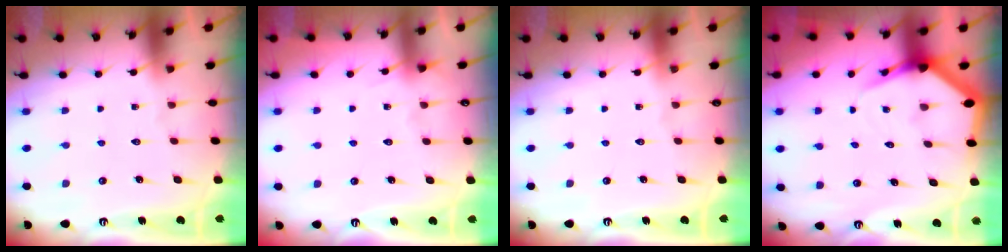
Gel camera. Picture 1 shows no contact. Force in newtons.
{"total": 3.8, "press": 3.7, "slide": 0.6}
{"total": 0.0}
{"total": 4.4, "press": 4.4, "slide": 0.4}